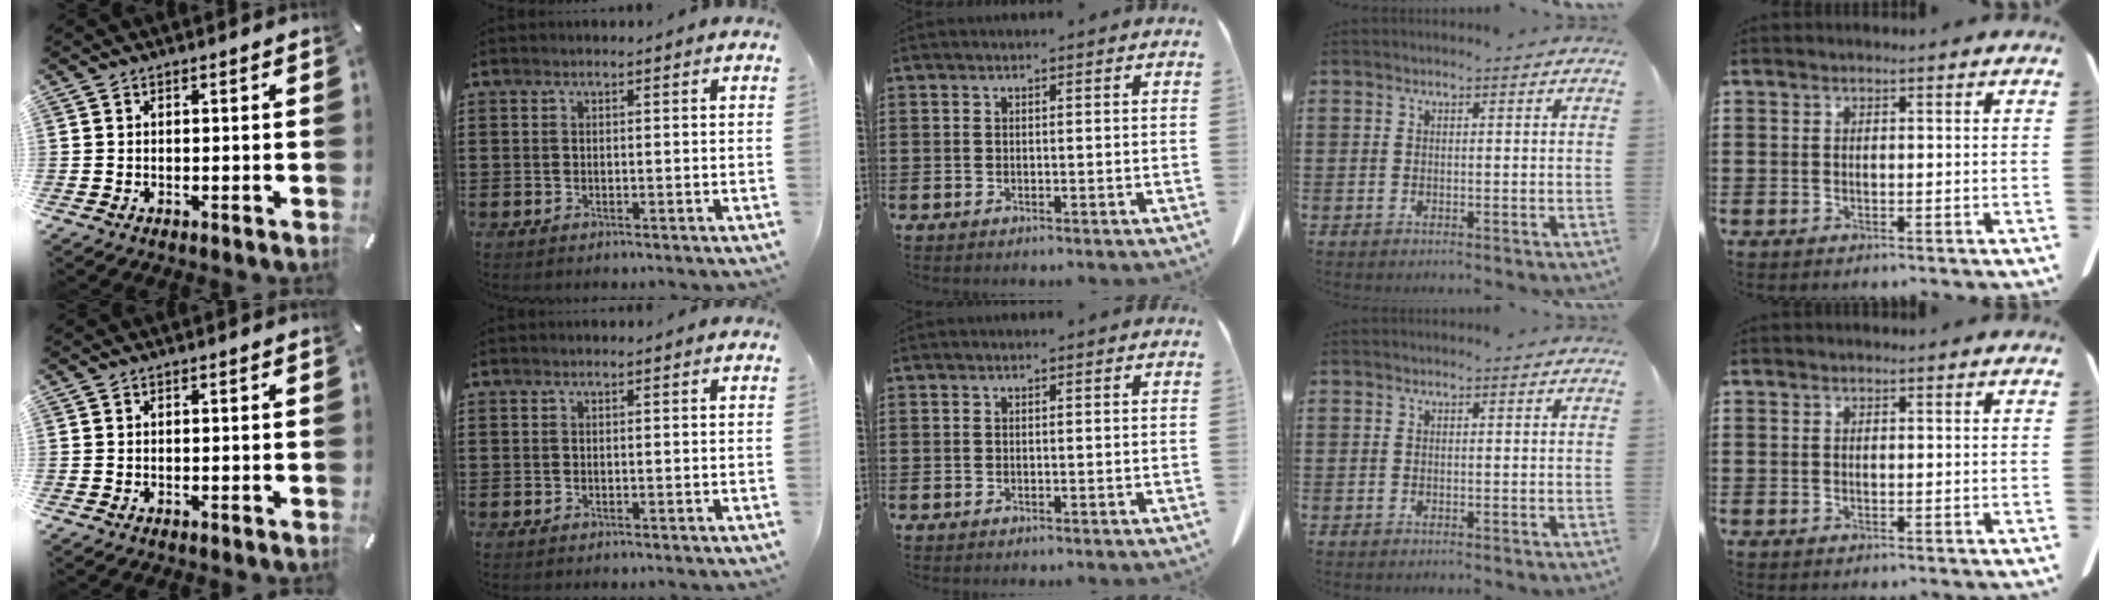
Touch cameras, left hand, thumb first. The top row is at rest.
{}